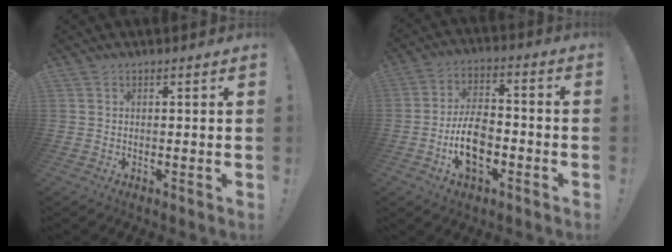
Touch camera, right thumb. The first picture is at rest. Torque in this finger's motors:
{"motor_torque": [0.02, 0.24, 0.05, 0.05, 0.28]}